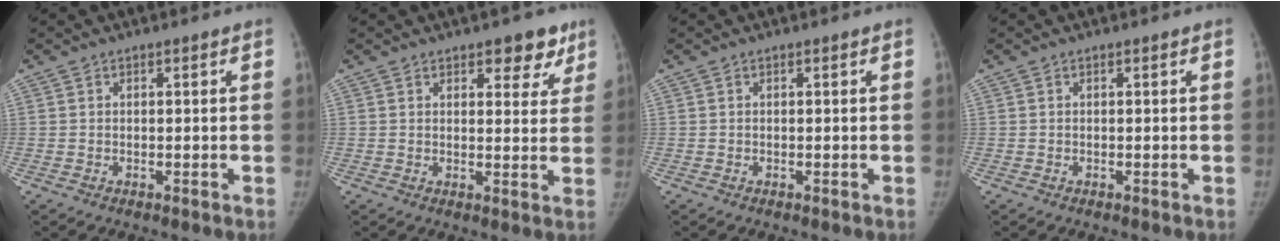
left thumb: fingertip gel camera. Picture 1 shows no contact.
{"total": 6.1, "force": [3.9, 3.1, 3.4], "torque": [-0.005, -0.018, 0.047]}
{"total": 0.0}
{"total": 0.0}